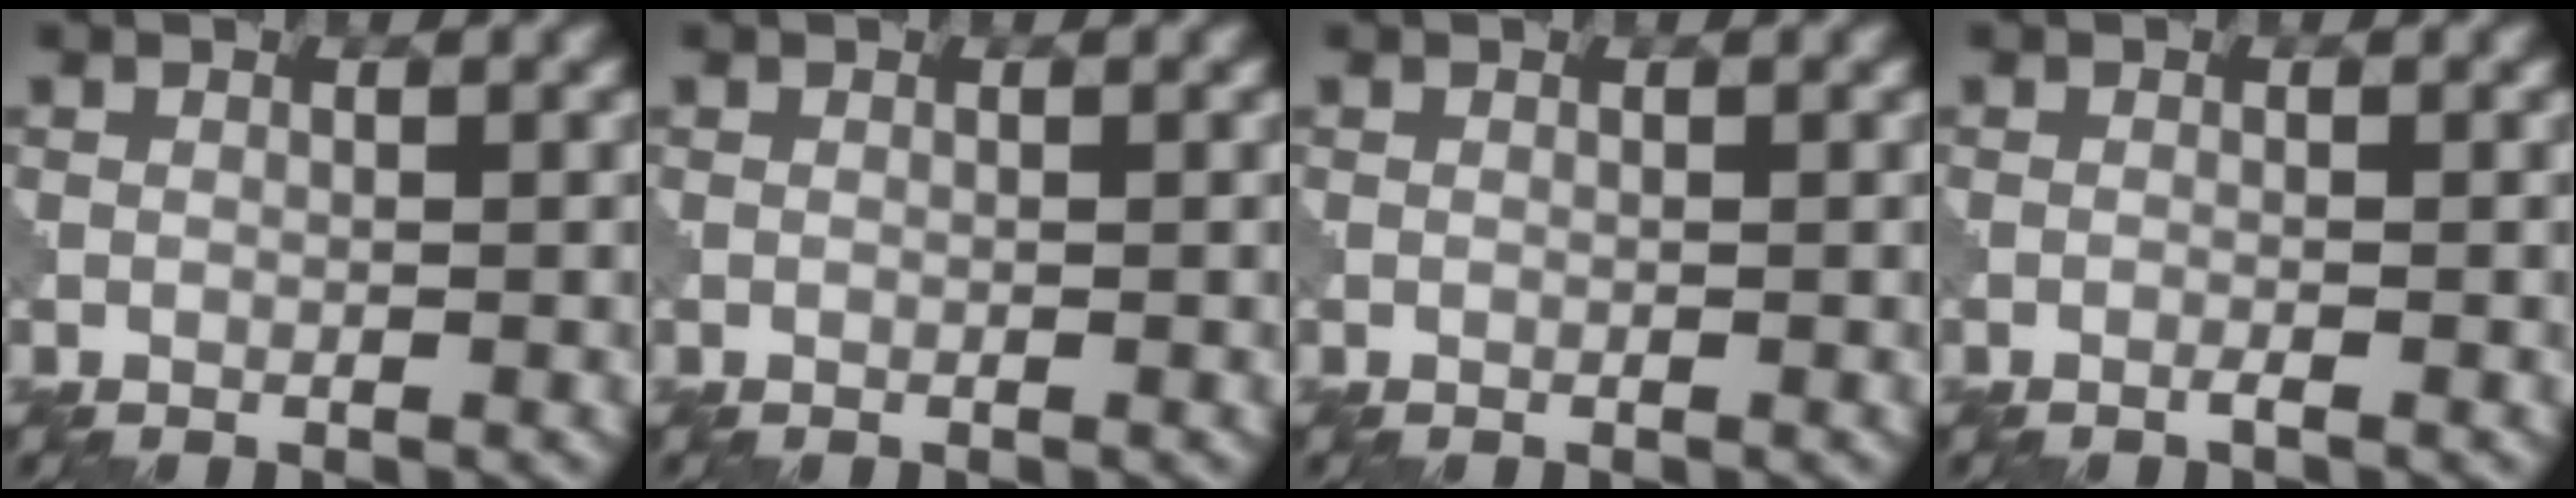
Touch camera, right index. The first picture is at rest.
{"total": 0.0}
{"total": 0.0}
{"total": 0.5, "force": [-0.3, 0.0, 0.4], "torque": [-0.007, 0.000, -0.010]}